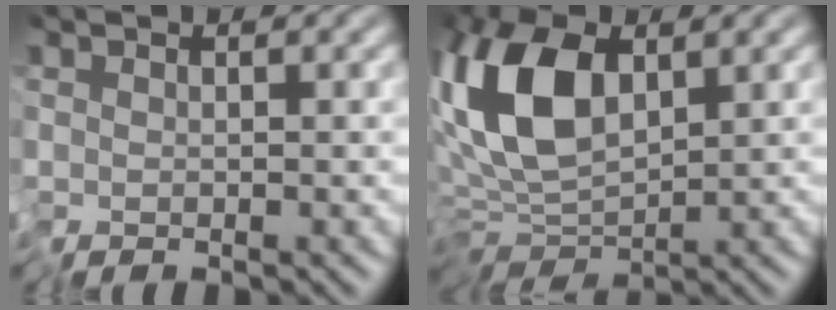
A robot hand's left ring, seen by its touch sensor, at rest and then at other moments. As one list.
[{"total": 9.3, "force": [1.5, 4.8, 7.9], "torque": [-0.175, 0.008, 0.016]}]